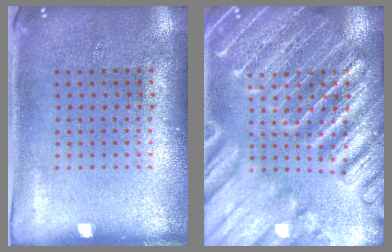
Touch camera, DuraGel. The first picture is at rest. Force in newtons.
{"total": 6.2, "press": 6.1, "slide": 0.8}